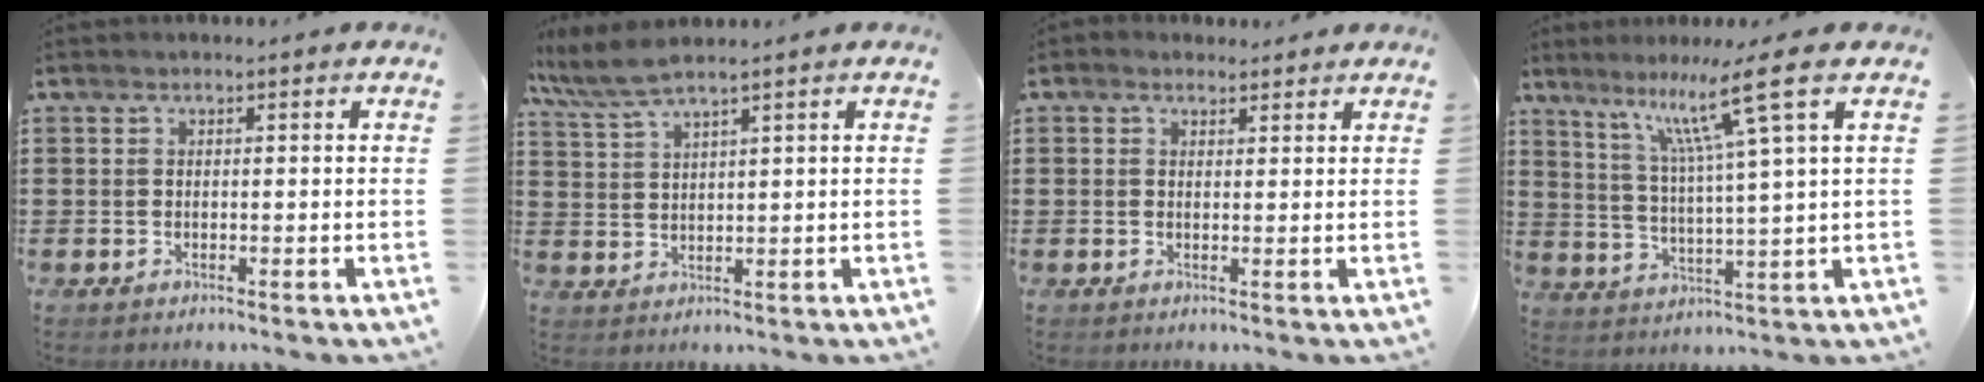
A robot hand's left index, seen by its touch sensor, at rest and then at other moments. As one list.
[{"total": 4.5, "force": [3.7, 0.1, 2.6], "torque": [-0.061, -0.007, 0.067]}, {"total": 1.6, "force": [1.3, 1.0, 0.1], "torque": [-0.007, 0.007, 0.025]}, {"total": 10.9, "force": [6.3, -0.9, 8.8], "torque": [-0.169, -0.020, 0.096]}]